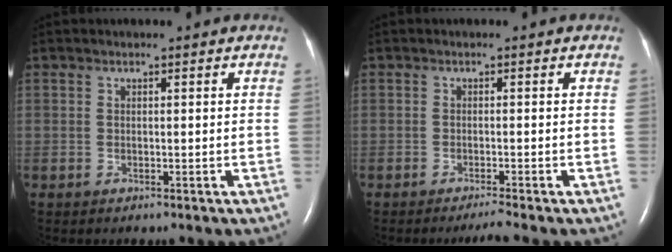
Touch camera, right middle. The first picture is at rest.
{"total": 1.7, "force": [-1.4, -0.7, 0.6], "torque": [-0.013, -0.003, -0.025]}